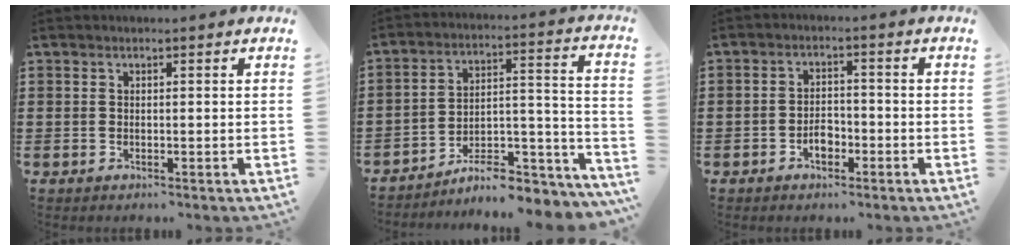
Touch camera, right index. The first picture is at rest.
{"total": 7.5, "force": [-6.4, 1.9, 3.4], "torque": [-0.045, 0.010, -0.120]}
{"total": 3.2, "force": [-1.6, 2.0, 2.0], "torque": [-0.030, 0.001, -0.033]}